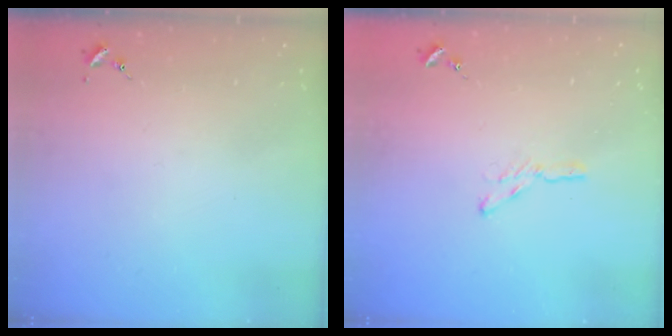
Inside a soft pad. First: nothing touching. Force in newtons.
{"total": 4.3, "press": 4.2, "slide": 0.4}